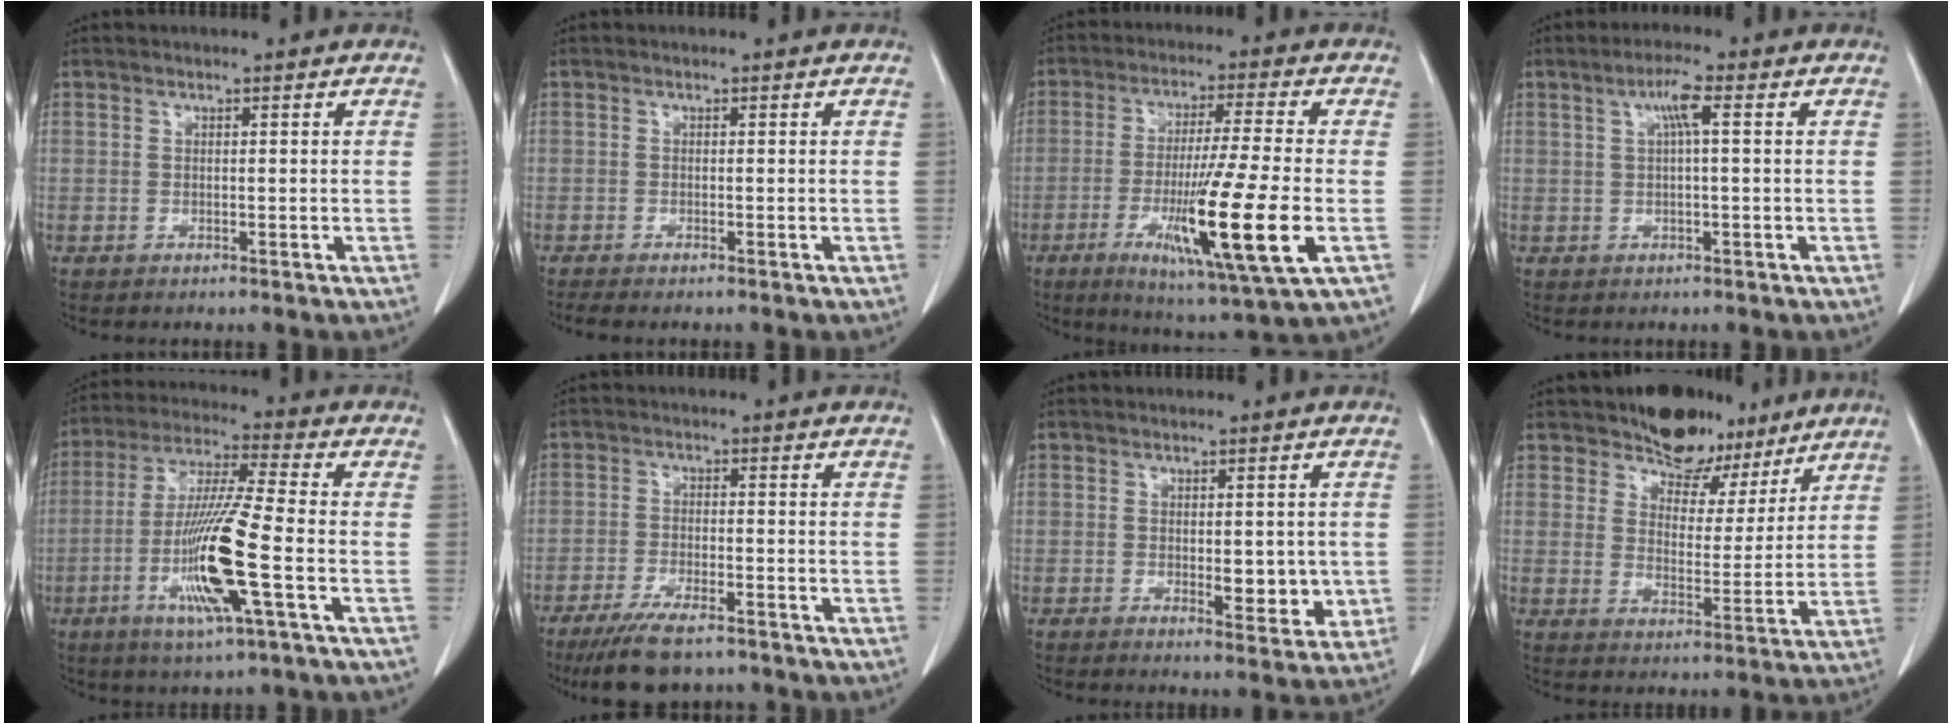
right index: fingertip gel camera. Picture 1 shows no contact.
{"total": 2.6, "force": [-2.3, 0.2, 1.3], "torque": [-0.016, -0.005, -0.031]}
{"total": 16.2, "force": [-4.4, -0.4, 15.6], "torque": [-0.286, -0.037, -0.077]}
{"total": 3.5, "force": [1.0, 0.2, 3.3], "torque": [-0.063, 0.009, 0.018]}
{"total": 13.9, "force": [-4.2, -0.2, 13.2], "torque": [-0.270, -0.017, -0.084]}
{"total": 8.9, "force": [-7.0, 2.0, 5.1], "torque": [-0.089, -0.020, -0.117]}
{"total": 4.9, "force": [-0.4, 2.3, 4.2], "torque": [-0.048, -0.008, 0.000]}
{"total": 8.7, "force": [7.0, 4.9, 1.8], "torque": [-0.017, -0.006, 0.104]}